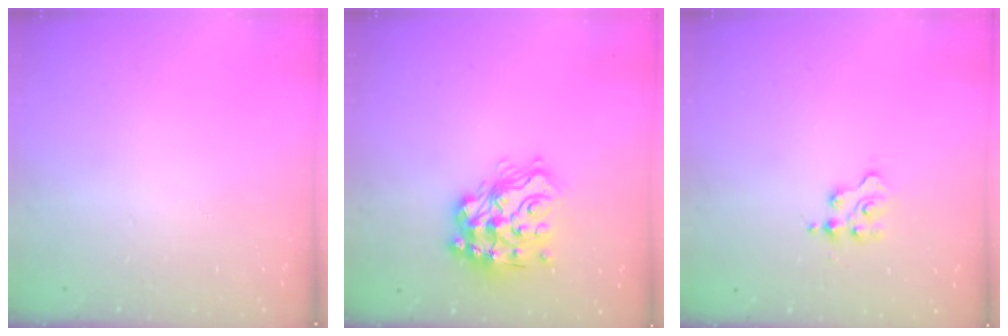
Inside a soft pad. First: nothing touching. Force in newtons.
{"total": 16.9, "press": 16.8, "slide": 1.5}
{"total": 2.3, "press": 2.3, "slide": 0.3}